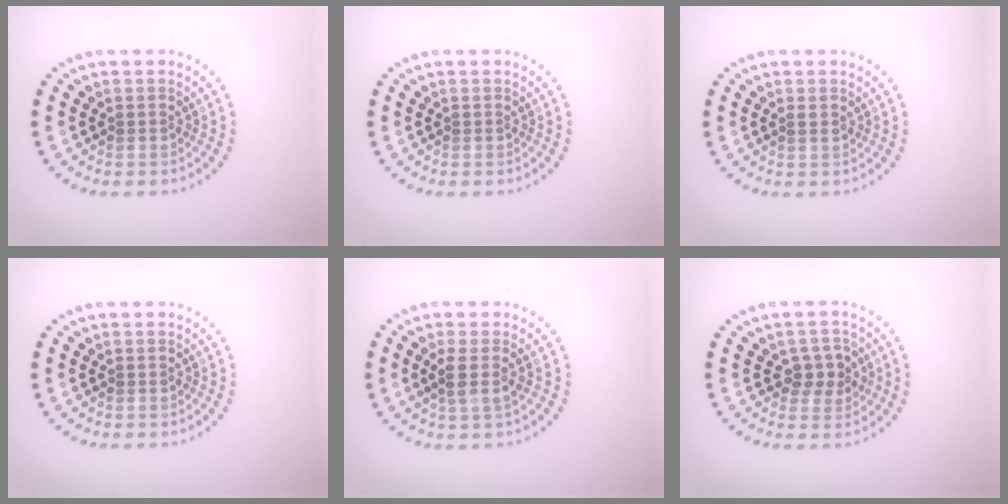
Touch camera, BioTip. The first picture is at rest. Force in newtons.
{"total": 0.0}
{"total": 0.5, "press": 0.3, "slide": 0.4}
{"total": 0.0}
{"total": 1.9, "press": 1.6, "slide": 1.1}
{"total": 2.5, "press": 2.4, "slide": 0.7}